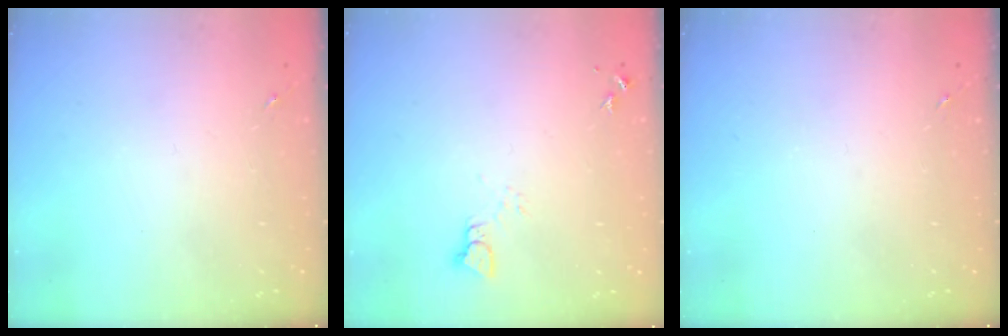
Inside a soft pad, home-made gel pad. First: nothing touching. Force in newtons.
{"total": 2.5, "press": 2.5, "slide": 0.1}
{"total": 0.0}